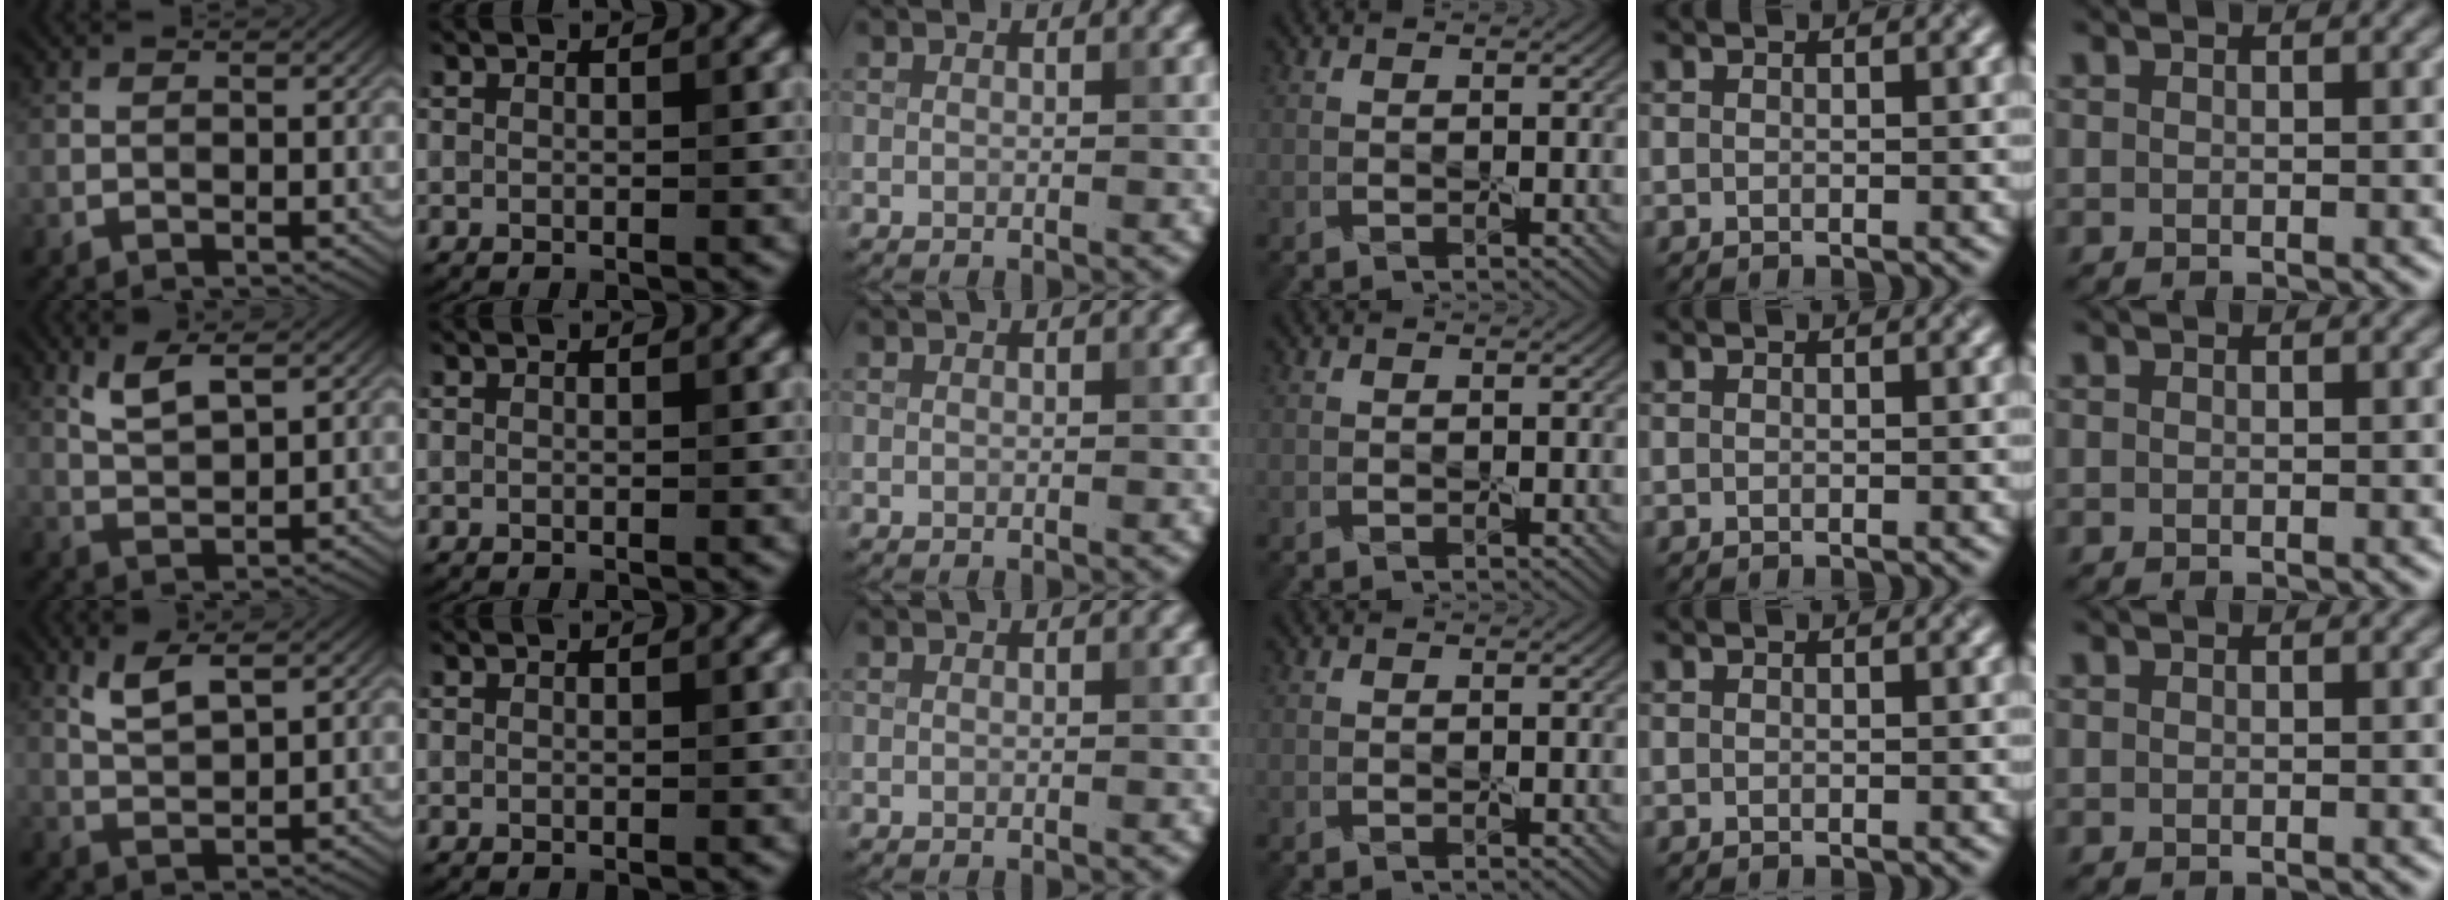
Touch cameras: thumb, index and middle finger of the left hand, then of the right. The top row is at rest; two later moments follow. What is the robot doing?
{"motion": "peel", "object": "bandage"}